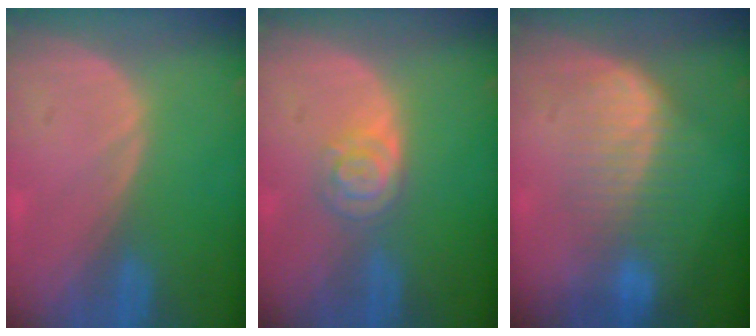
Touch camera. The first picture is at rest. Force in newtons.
{"total": 4.4, "press": 3.9, "slide": 2.0}
{"total": 6.8, "press": 6.5, "slide": 2.3}